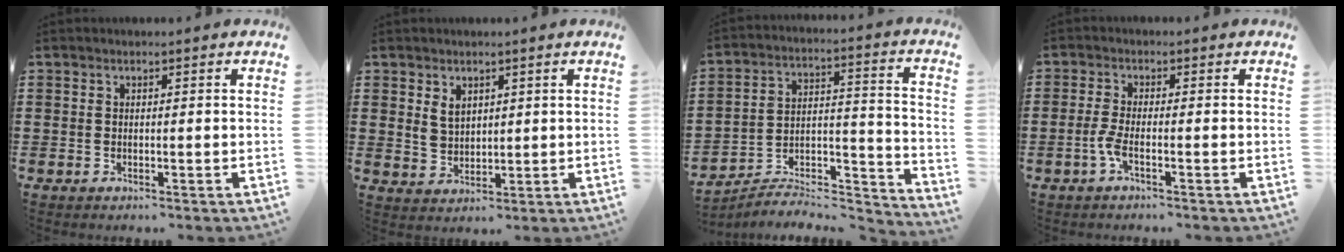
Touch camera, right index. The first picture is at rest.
{"total": 3.2, "force": [1.8, 2.3, 1.4], "torque": [-0.037, 0.010, 0.034]}
{"total": 5.5, "force": [-5.2, 1.5, 0.8], "torque": [-0.010, 0.004, -0.105]}
{"total": 3.0, "force": [-1.4, 0.5, 2.6], "torque": [-0.077, -0.010, -0.035]}